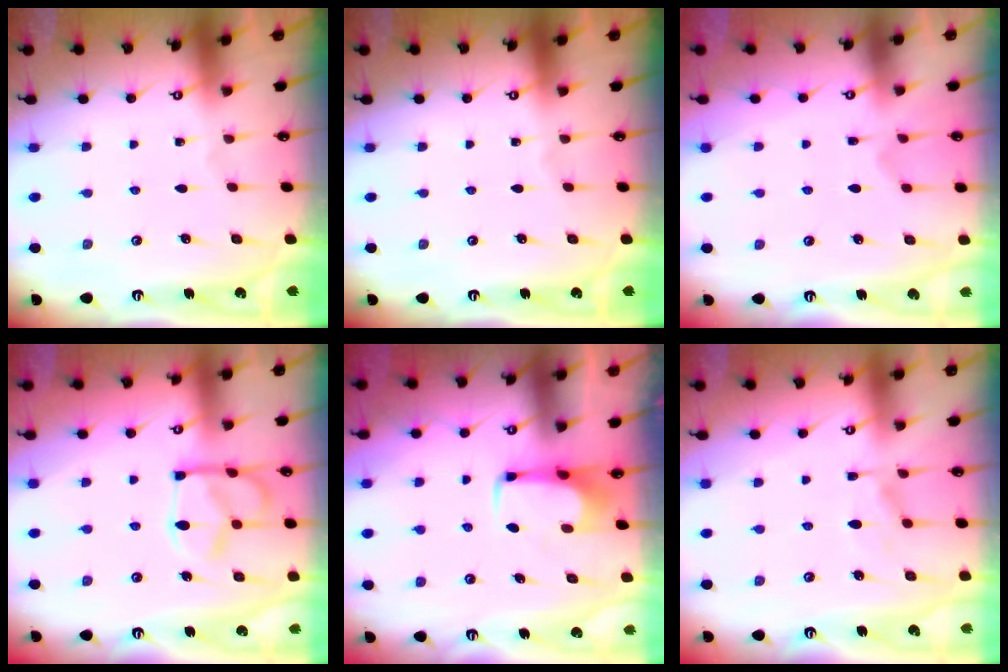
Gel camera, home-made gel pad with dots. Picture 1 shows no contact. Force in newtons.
{"total": 0.0}
{"total": 2.9, "press": 2.6, "slide": 1.3}
{"total": 12.5, "press": 12.5, "slide": 0.9}
{"total": 1.6, "press": 1.5, "slide": 0.5}
{"total": 1.4, "press": 0.3, "slide": 1.4}